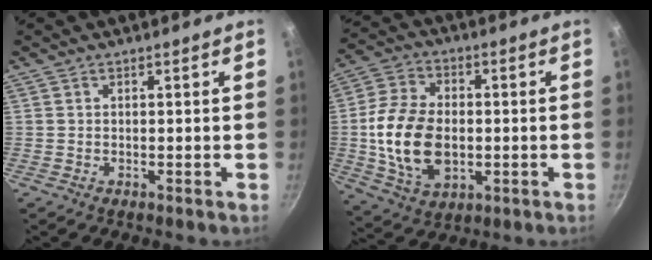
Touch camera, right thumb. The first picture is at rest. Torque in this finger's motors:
{"motor_torque": [-0.57, 1.63, 1.66, -0.23, 0.16]}